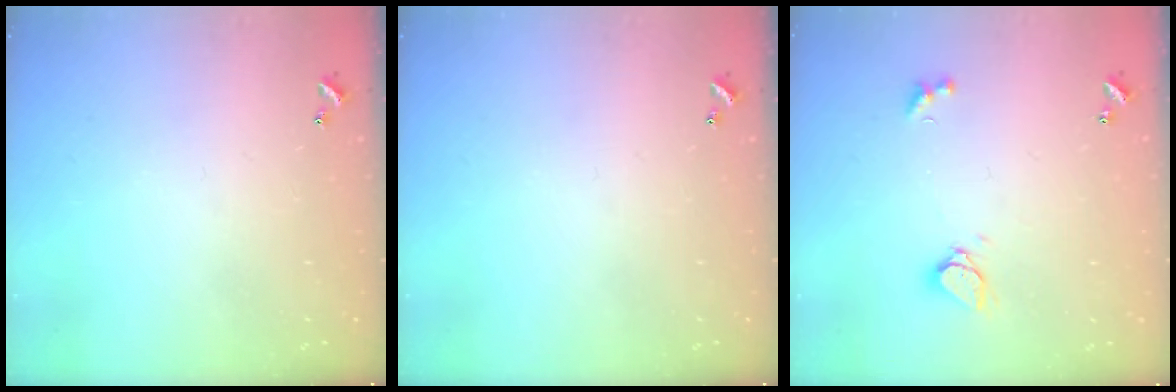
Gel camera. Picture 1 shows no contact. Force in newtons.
{"total": 0.0}
{"total": 2.1, "press": 2.0, "slide": 0.5}